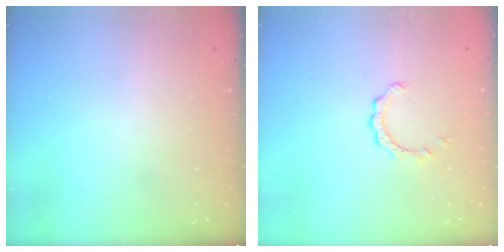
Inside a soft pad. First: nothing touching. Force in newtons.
{"total": 2.1, "press": 2.1, "slide": 0.2}